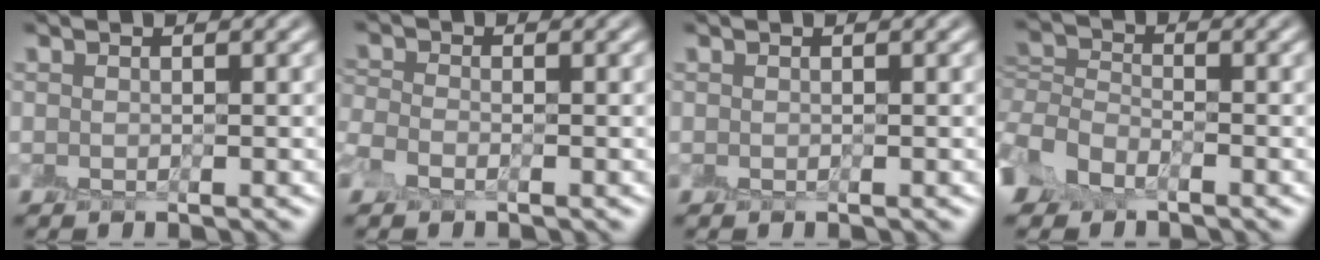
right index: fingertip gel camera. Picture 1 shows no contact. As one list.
[{"total": 1.7, "force": [-1.2, 1.0, 0.6], "torque": [-0.013, 0.004, -0.027]}, {"total": 0.0}, {"total": 4.8, "force": [-2.8, 3.2, 2.2], "torque": [-0.044, -0.003, -0.065]}]